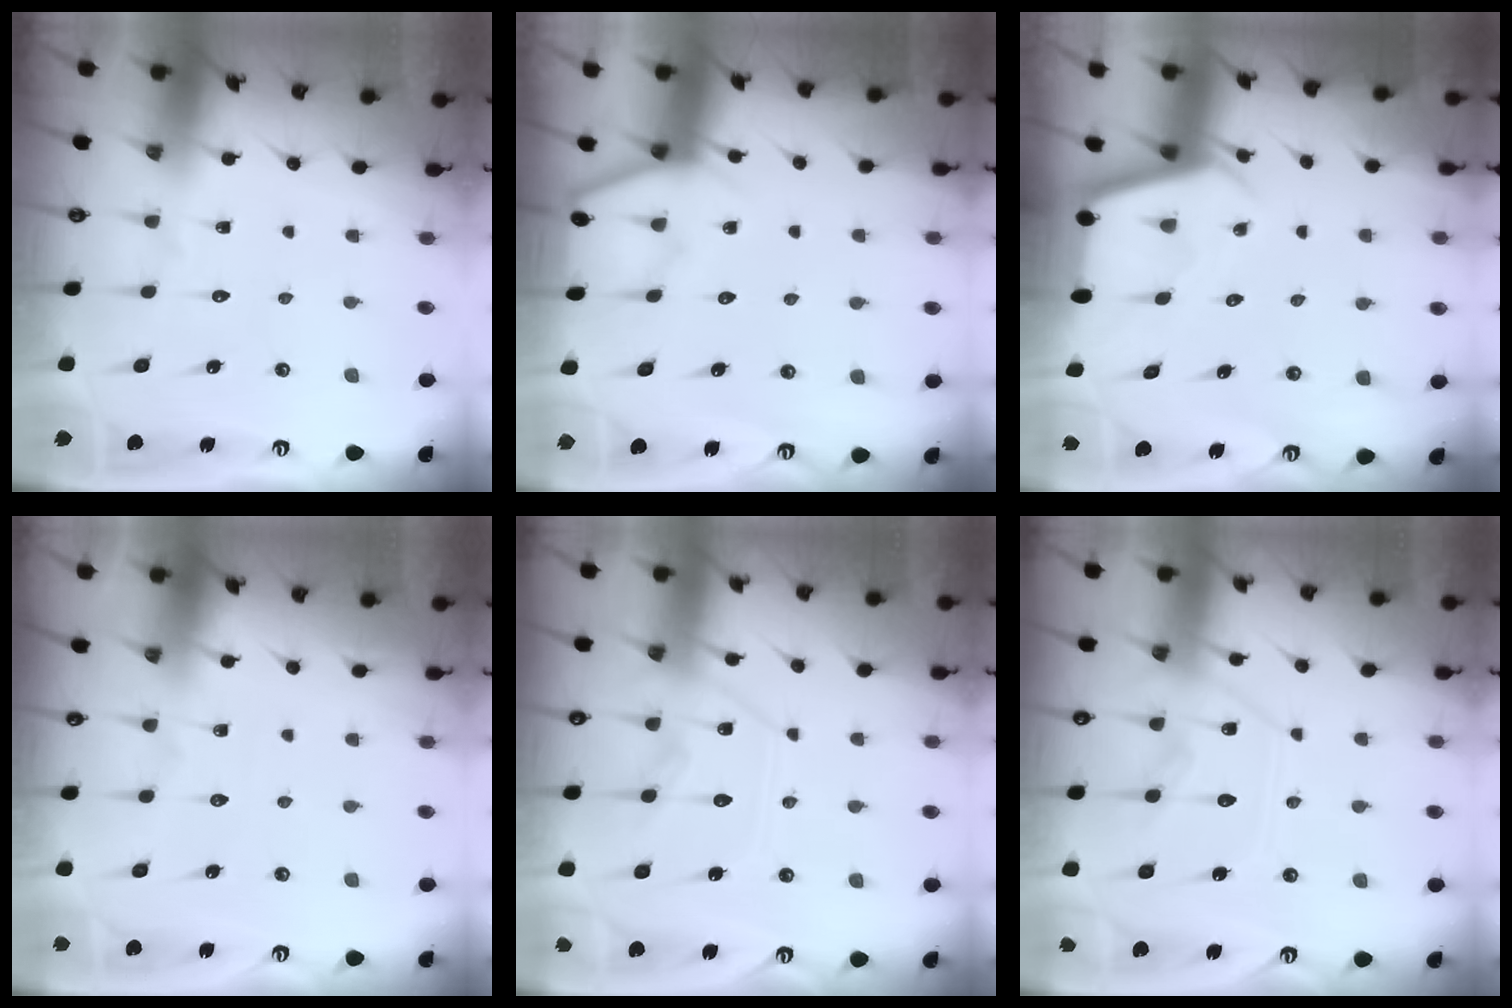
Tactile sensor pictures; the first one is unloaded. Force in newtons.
{"total": 4.1, "press": 4.0, "slide": 0.5}
{"total": 2.8, "press": 2.8, "slide": 0.4}
{"total": 3.5, "press": 3.4, "slide": 0.5}
{"total": 13.1, "press": 13.0, "slide": 1.3}
{"total": 13.1, "press": 13.0, "slide": 1.3}